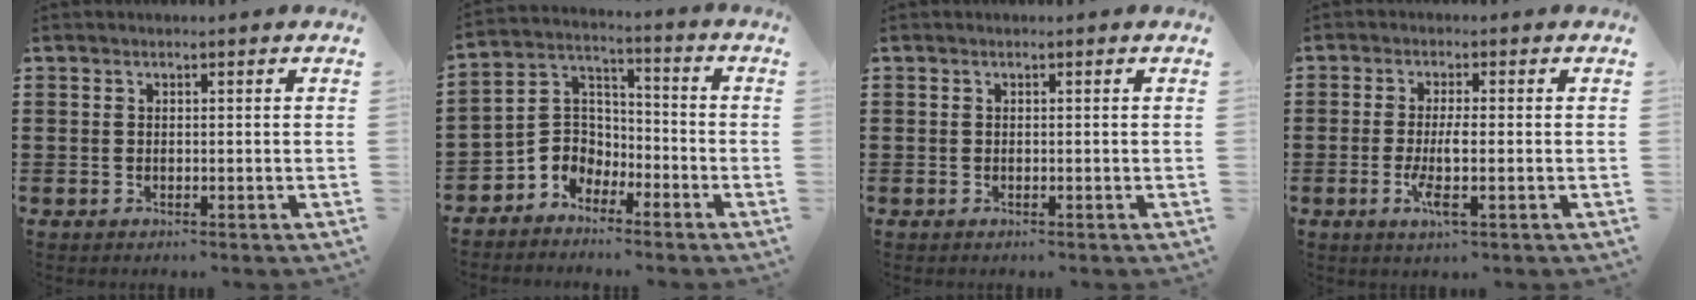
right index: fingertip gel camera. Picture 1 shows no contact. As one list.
[{"total": 4.7, "force": [-2.6, 3.9, 0.0], "torque": [-0.026, -0.001, -0.059]}, {"total": 0.0}, {"total": 4.5, "force": [-1.1, 0.4, 4.4], "torque": [-0.097, -0.017, -0.026]}]